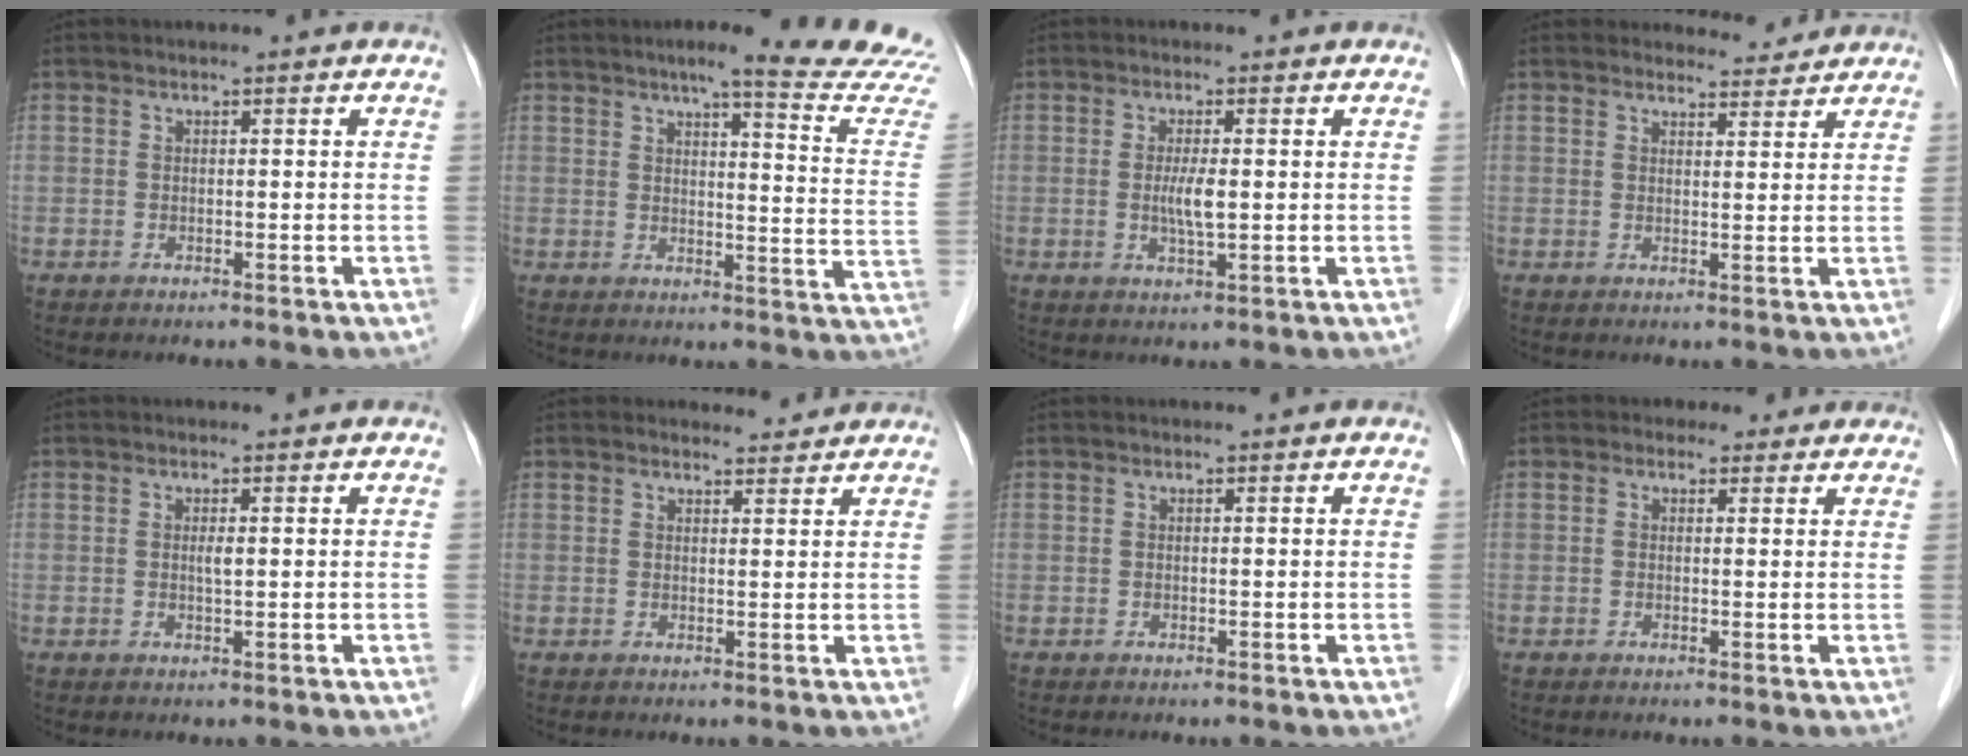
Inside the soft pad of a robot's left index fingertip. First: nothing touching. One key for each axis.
{"total": 16.6, "fx": 15.2, "fy": -0.8, "fz": 6.6, "tx": -0.081, "ty": -0.082, "tz": 0.161}
{"total": 3.1, "fx": 0.0, "fy": 0.4, "fz": 3.1, "tx": -0.063, "ty": -0.004, "tz": 0.001}
{"total": 3.6, "fx": 3.5, "fy": 0.8, "fz": -0.2, "tx": -0.002, "ty": 0.002, "tz": 0.045}
{"total": 1.1, "fx": 0.2, "fy": 0.1, "fz": 1.1, "tx": -0.023, "ty": -0.001, "tz": 0.002}
{"total": 2.5, "fx": 2.5, "fy": 0.6, "fz": -0.1, "tx": -0.004, "ty": 0.003, "tz": 0.031}
{"total": 0.0}
{"total": 3.1, "fx": 2.1, "fy": 2.3, "fz": 0.2, "tx": 0.005, "ty": 0.011, "tz": 0.017}